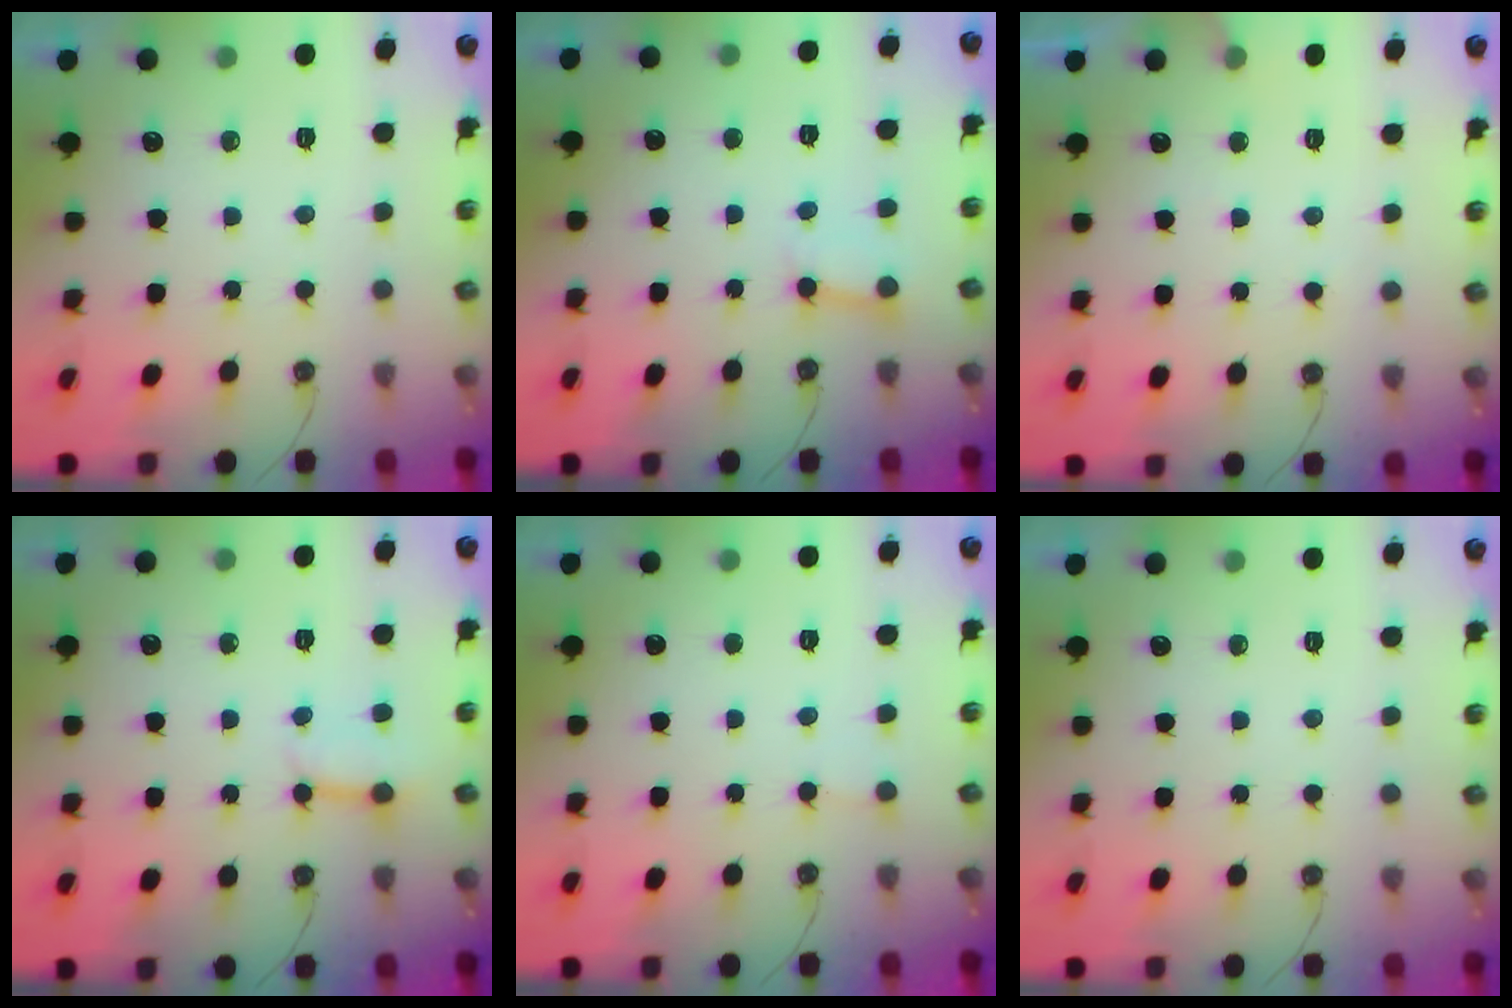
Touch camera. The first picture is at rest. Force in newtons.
{"total": 2.7, "press": 2.7, "slide": 0.2}
{"total": 6.8, "press": 6.8, "slide": 0.4}
{"total": 3.0, "press": 2.9, "slide": 0.6}
{"total": 1.7, "press": 1.7, "slide": 0.3}
{"total": 0.0}